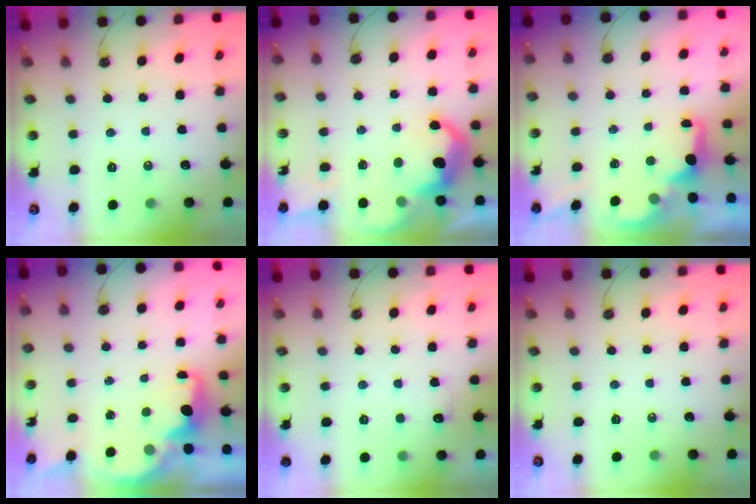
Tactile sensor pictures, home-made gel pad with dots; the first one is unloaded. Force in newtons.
{"total": 9.7, "press": 9.7, "slide": 0.9}
{"total": 1.9, "press": 1.7, "slide": 0.8}
{"total": 2.5, "press": 2.4, "slide": 0.8}
{"total": 4.8, "press": 4.7, "slide": 1.1}
{"total": 0.0}